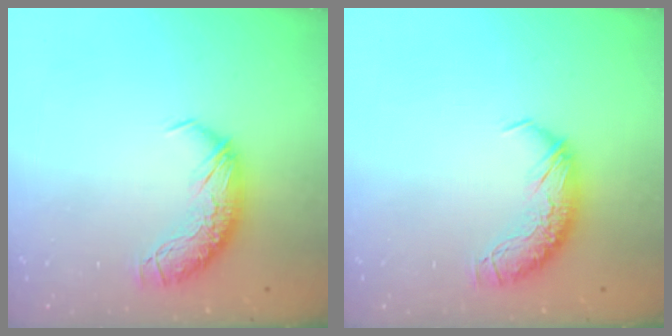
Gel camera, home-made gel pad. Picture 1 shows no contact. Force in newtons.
{"total": 0.0}